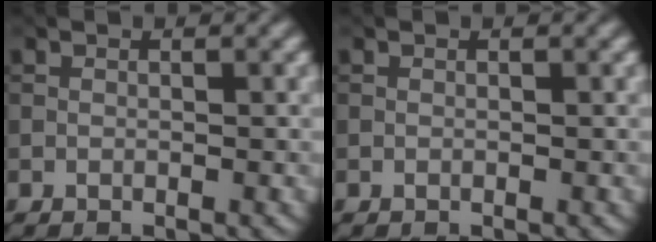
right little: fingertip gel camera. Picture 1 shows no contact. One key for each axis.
{"total": 0.0}